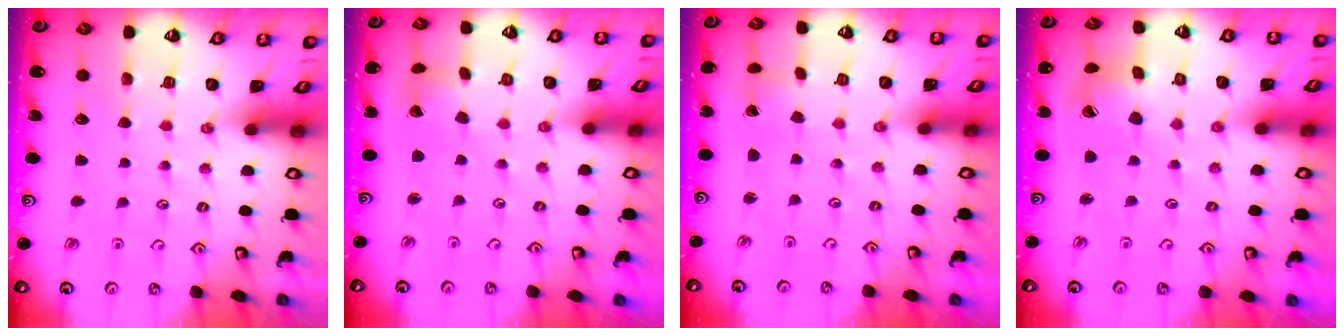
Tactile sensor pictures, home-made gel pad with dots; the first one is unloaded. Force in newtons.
{"total": 5.2, "press": 5.2, "slide": 0.6}
{"total": 1.5, "press": 1.5, "slide": 0.0}
{"total": 8.1, "press": 8.0, "slide": 1.1}